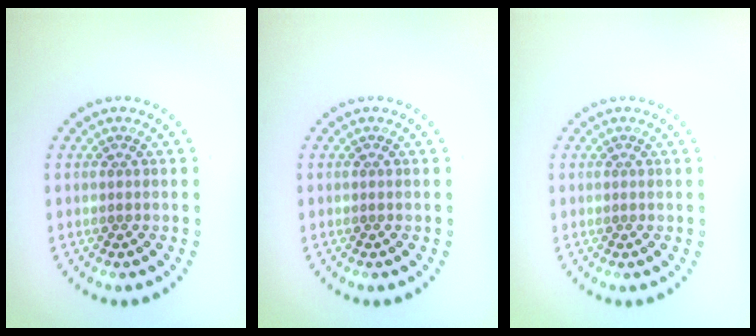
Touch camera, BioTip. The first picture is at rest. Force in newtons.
{"total": 0.0}
{"total": 0.0}